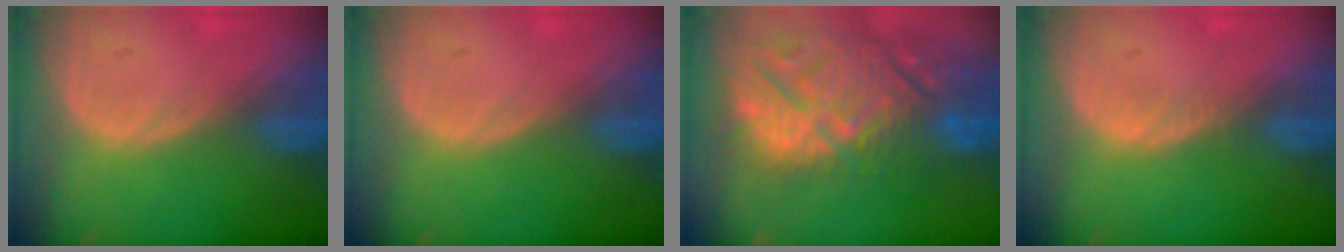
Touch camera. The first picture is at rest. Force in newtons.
{"total": 0.0}
{"total": 15.3, "press": 13.1, "slide": 8.0}
{"total": 0.8, "press": 0.7, "slide": 0.2}